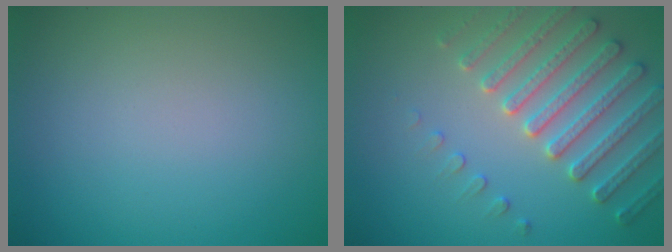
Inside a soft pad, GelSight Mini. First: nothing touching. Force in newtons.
{"total": 4.5, "press": 4.5, "slide": 0.6}